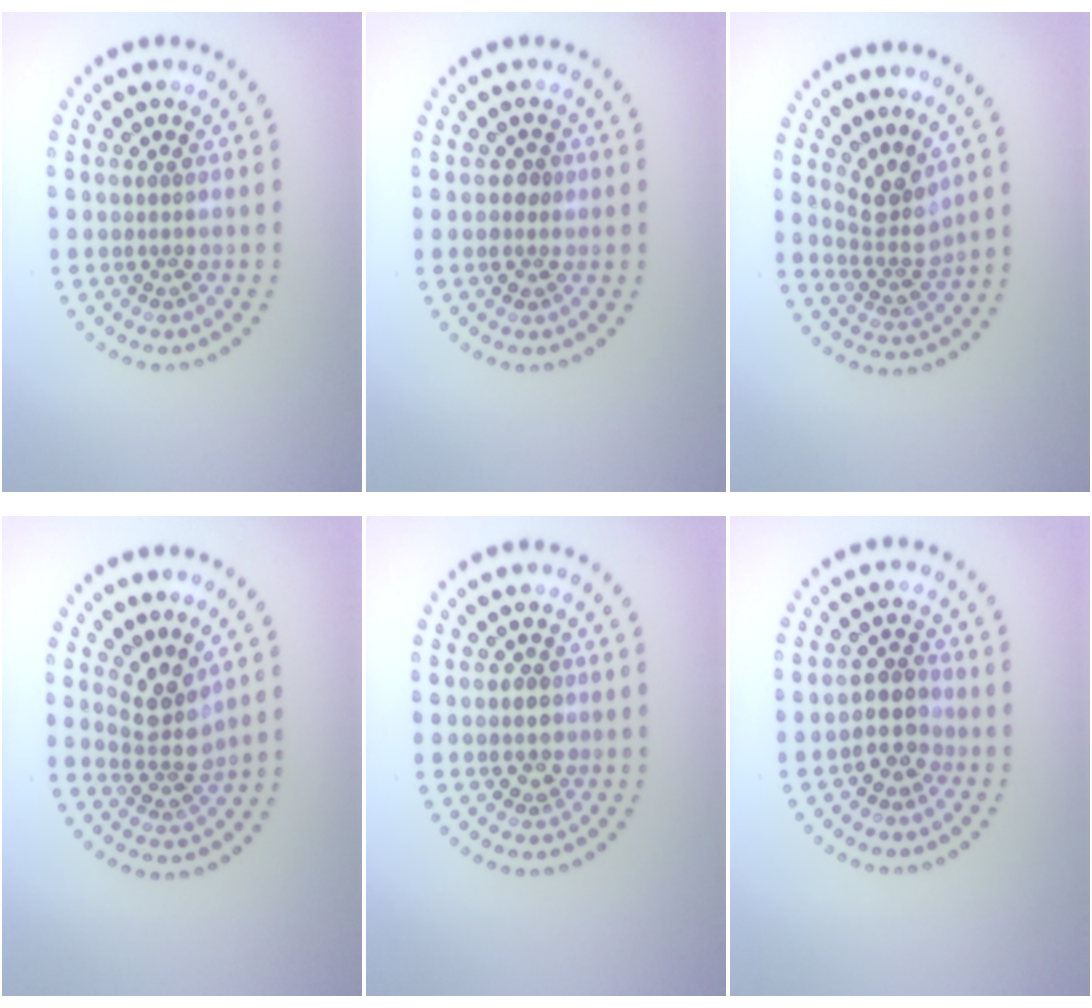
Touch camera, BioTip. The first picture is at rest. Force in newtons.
{"total": 1.1, "press": 1.1, "slide": 0.4}
{"total": 3.2, "press": 2.2, "slide": 2.3}
{"total": 3.1, "press": 2.3, "slide": 2.0}
{"total": 1.2, "press": 0.9, "slide": 0.7}
{"total": 2.7, "press": 2.3, "slide": 1.4}